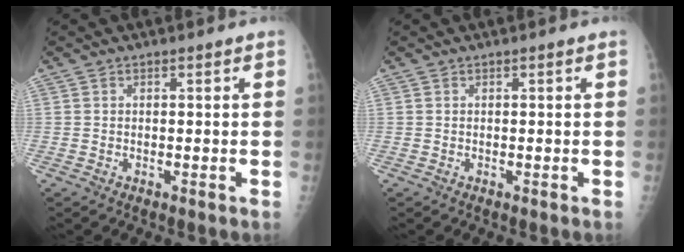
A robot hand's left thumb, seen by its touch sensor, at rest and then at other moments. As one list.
[{"total": 0.0}]